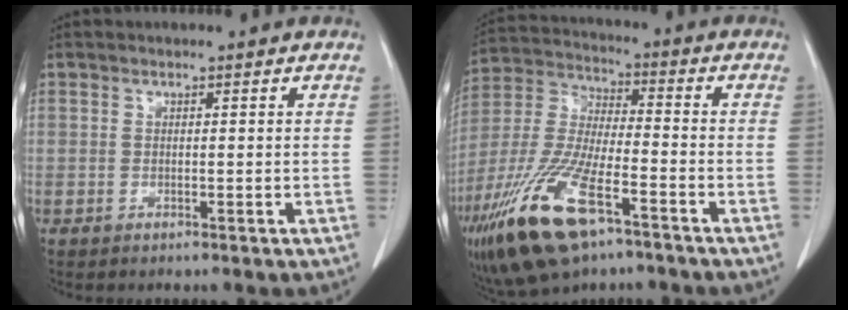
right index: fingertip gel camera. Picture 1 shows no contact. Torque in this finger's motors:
{"motor_torque": [1.55, -0.59, 0.99, 0.21]}